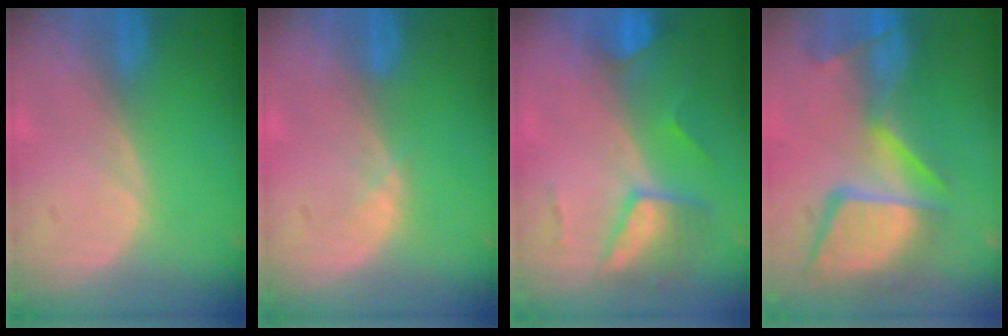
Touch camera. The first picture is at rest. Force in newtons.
{"total": 0.9, "press": 0.9, "slide": 0.3}
{"total": 7.4, "press": 6.6, "slide": 3.5}
{"total": 13.5, "press": 11.1, "slide": 7.7}